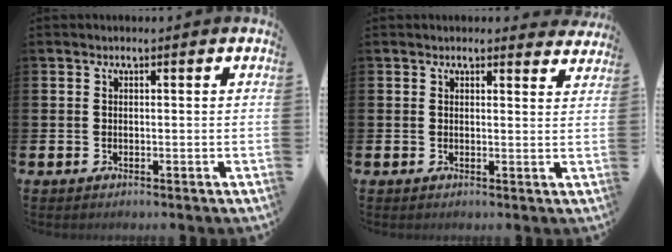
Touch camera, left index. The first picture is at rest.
{"total": 1.8, "force": [1.8, 0.3, 0.0], "torque": [0.011, -0.008, 0.030]}